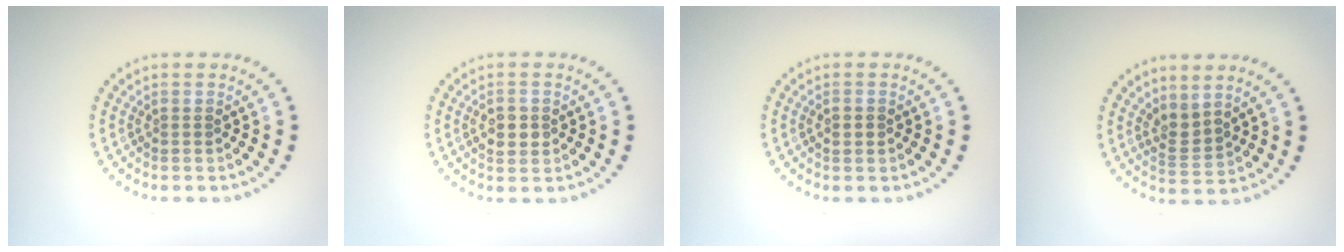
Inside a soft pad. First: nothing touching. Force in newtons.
{"total": 2.1, "press": 2.0, "slide": 0.2}
{"total": 1.4, "press": 1.4, "slide": 0.0}
{"total": 2.3, "press": 1.5, "slide": 1.7}